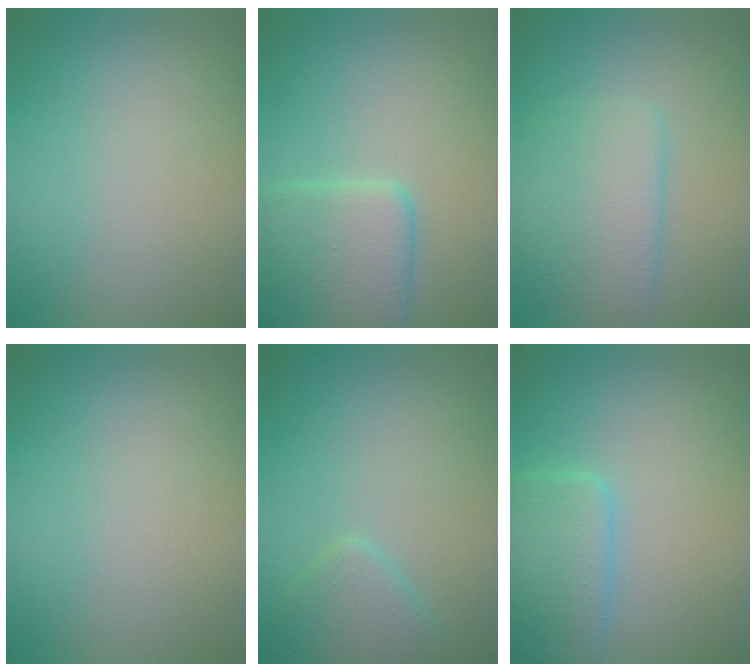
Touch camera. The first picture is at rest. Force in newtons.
{"total": 4.9, "press": 4.9, "slide": 0.2}
{"total": 4.4, "press": 4.4, "slide": 0.0}
{"total": 0.0}
{"total": 2.4, "press": 2.4, "slide": 0.1}
{"total": 4.5, "press": 4.5, "slide": 0.1}